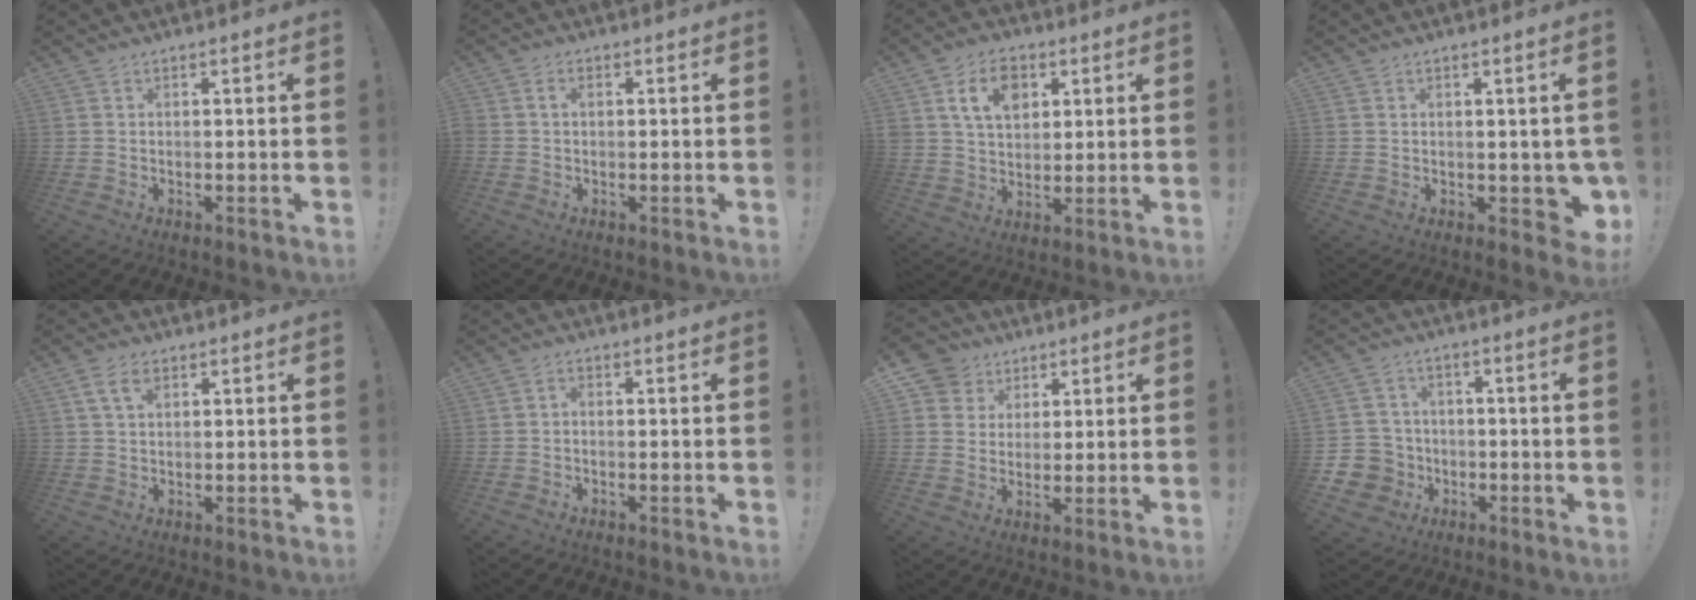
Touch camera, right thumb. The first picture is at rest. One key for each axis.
{"total": 1.5, "fx": 0.1, "fy": 1.1, "fz": 1.1, "tx": -0.029, "ty": 0.010, "tz": 0.002}
{"total": 11.4, "fx": 4.7, "fy": 8.1, "fz": 6.5, "tx": -0.101, "ty": -0.004, "tz": 0.087}
{"total": 5.1, "fx": -0.5, "fy": 3.5, "fz": 3.8, "tx": -0.027, "ty": 0.003, "tz": -0.001}
{"total": 4.8, "fx": 2.1, "fy": 2.7, "fz": 3.3, "tx": -0.060, "ty": -0.001, "tz": 0.040}
{"total": 1.0, "fx": -0.7, "fy": 0.5, "fz": 0.6, "tx": -0.018, "ty": 0.007, "tz": -0.013}
{"total": 8.3, "fx": 3.7, "fy": 7.3, "fz": 1.4, "tx": -0.022, "ty": -0.021, "tz": 0.078}
{"total": 8.1, "fx": -2.3, "fy": 7.6, "fz": 1.9, "tx": -0.048, "ty": 0.018, "tz": -0.037}